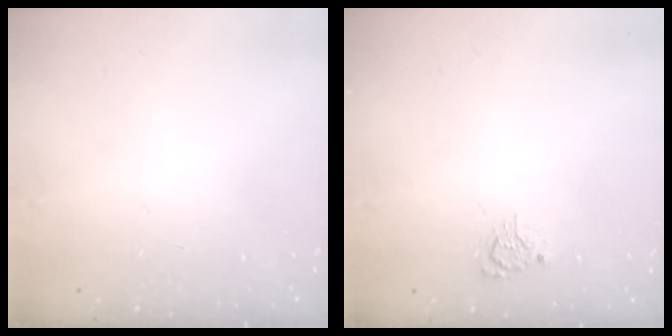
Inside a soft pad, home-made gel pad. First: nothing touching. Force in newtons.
{"total": 3.7, "press": 3.6, "slide": 0.5}